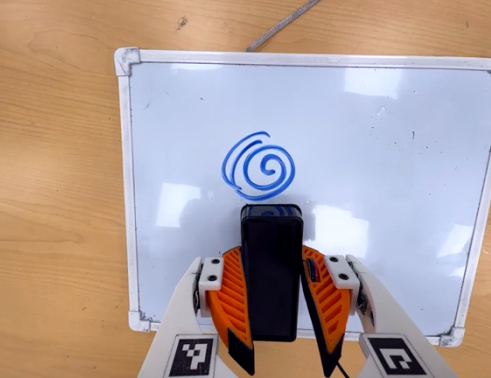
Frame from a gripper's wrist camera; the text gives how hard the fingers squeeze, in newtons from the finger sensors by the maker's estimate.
{"total": 10.8, "left": 8.3, "right": 13.3}